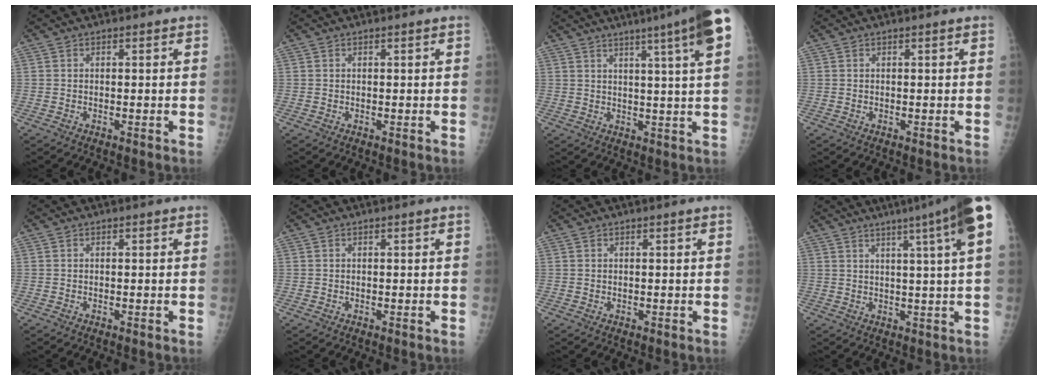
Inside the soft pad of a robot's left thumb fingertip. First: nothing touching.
{"total": 0.0}
{"total": 13.4, "force": [7.5, -0.3, 11.2], "torque": [-0.153, -0.013, 0.085]}
{"total": 0.0}
{"total": 0.0}
{"total": 0.0}
{"total": 0.0}
{"total": 12.7, "force": [6.1, -0.6, 11.1], "torque": [-0.154, 0.000, 0.075]}